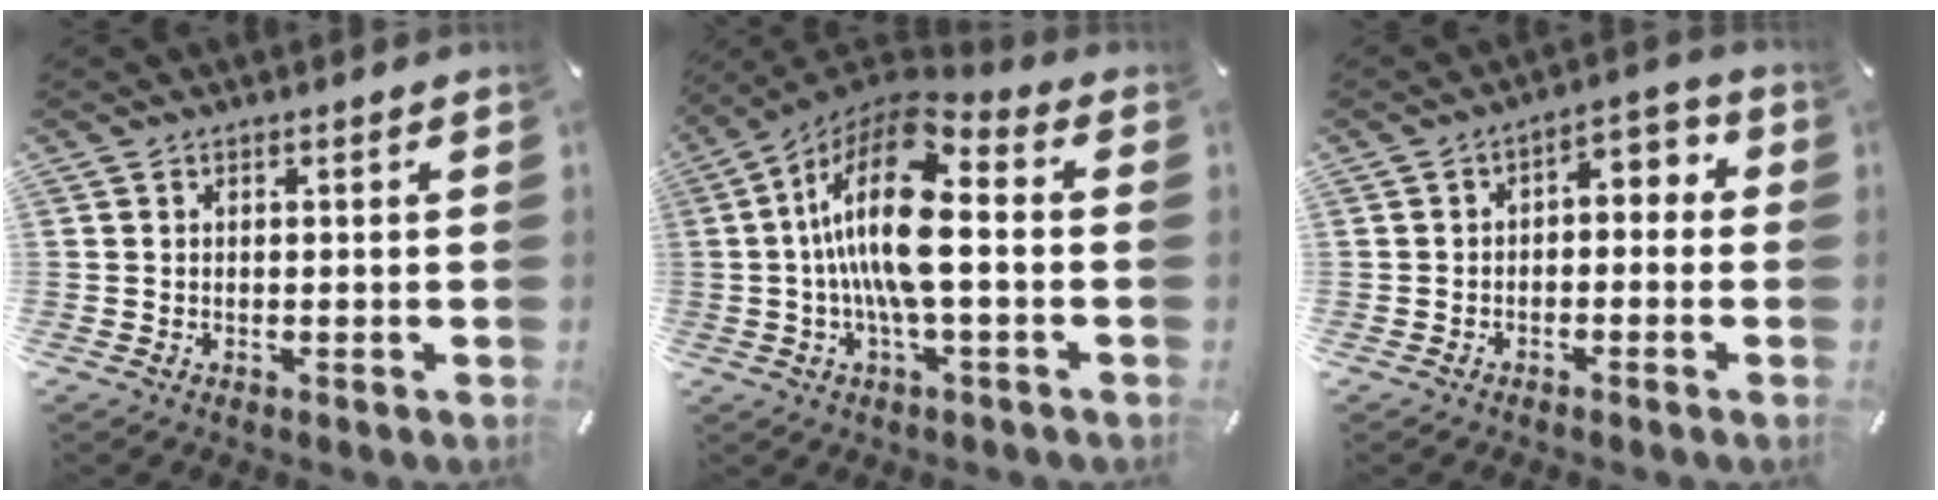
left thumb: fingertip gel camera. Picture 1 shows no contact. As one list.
[{"total": 18.1, "force": [0.3, 6.6, 16.8], "torque": [-0.351, -0.006, 0.000]}, {"total": 3.8, "force": [-1.7, 2.5, 2.3], "torque": [-0.037, 0.012, -0.040]}]